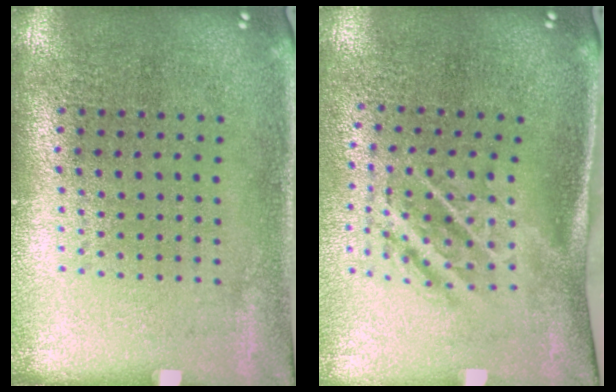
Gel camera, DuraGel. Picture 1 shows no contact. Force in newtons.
{"total": 1.8, "press": 1.2, "slide": 1.3}